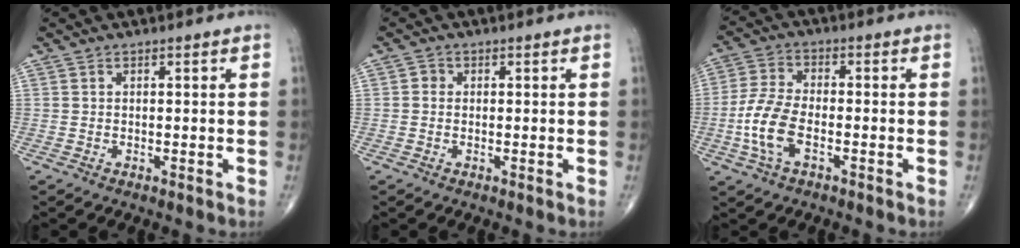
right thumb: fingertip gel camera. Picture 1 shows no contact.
{"total": 1.3, "force": [0.0, 1.2, 0.5], "torque": [-0.002, 0.003, -0.004]}
{"total": 8.8, "force": [-2.7, 4.3, 7.2], "torque": [-0.160, 0.018, -0.056]}